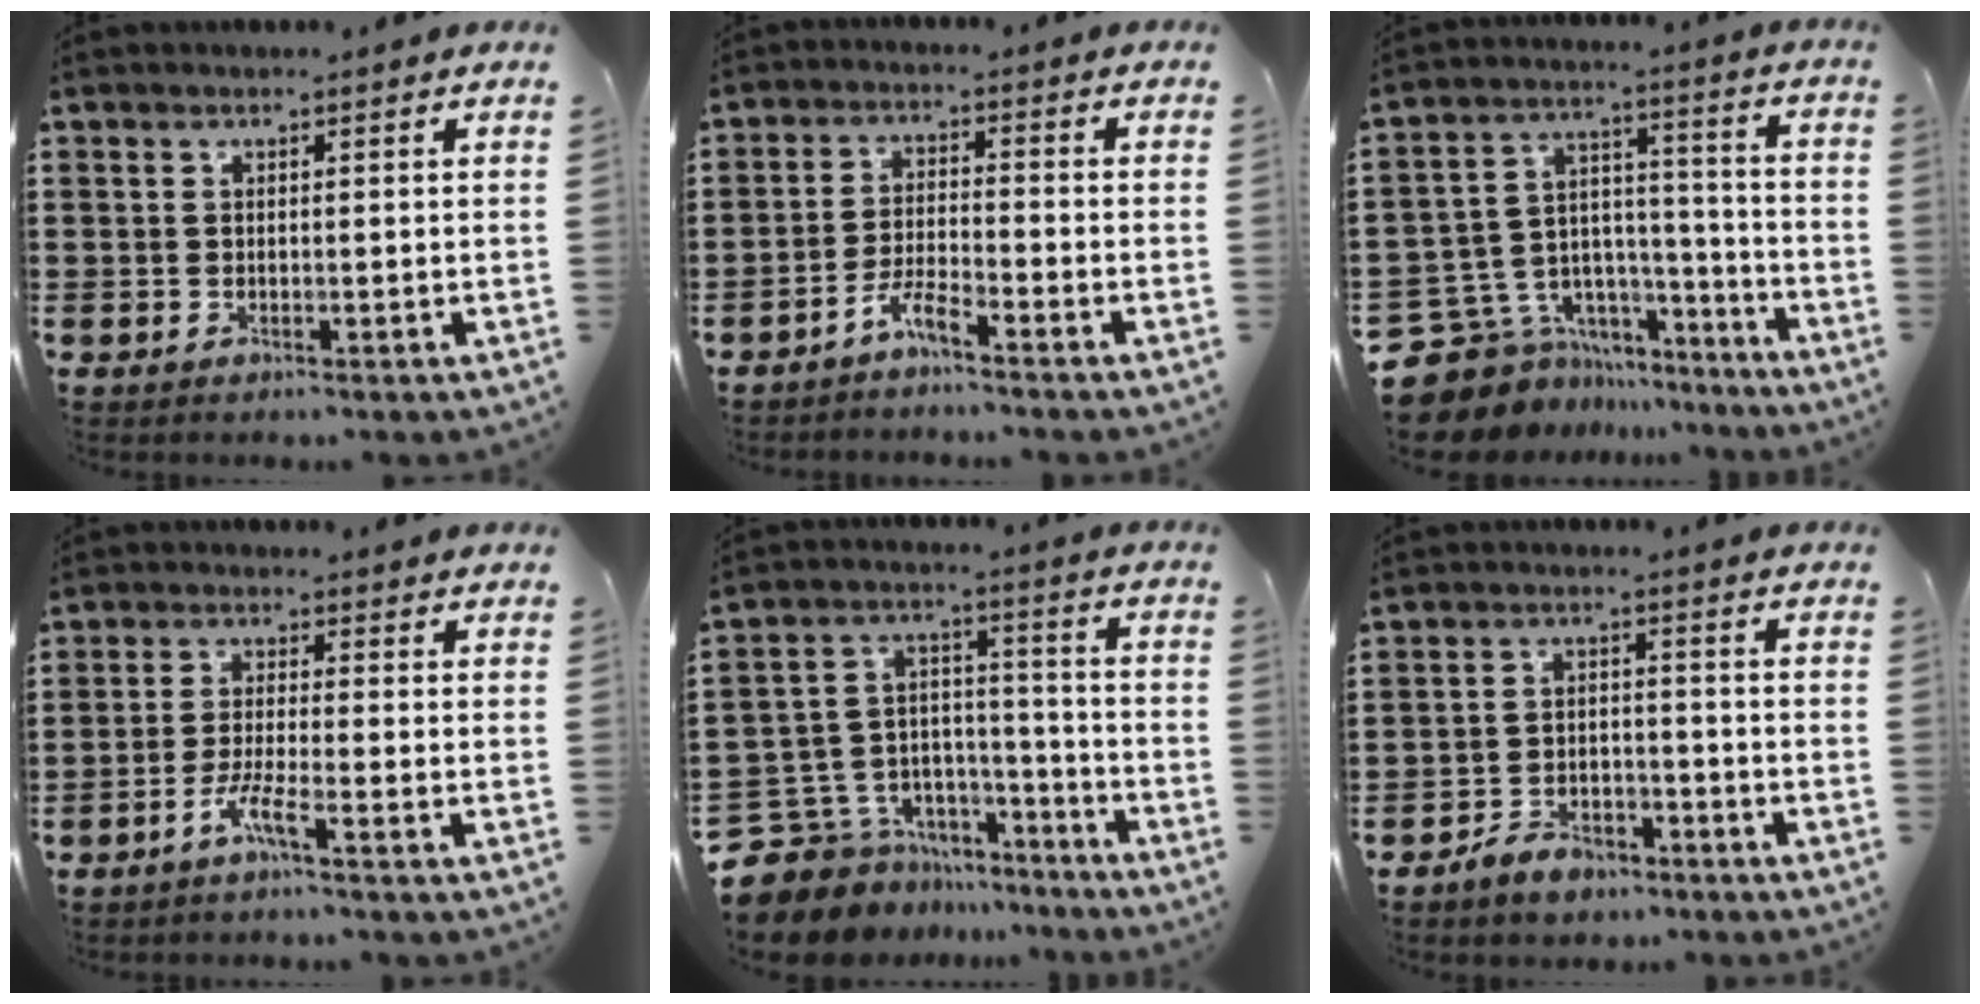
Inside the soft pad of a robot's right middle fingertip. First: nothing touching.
{"total": 3.9, "force": [-3.3, 0.3, 2.0], "torque": [-0.051, 0.003, -0.069]}
{"total": 8.9, "force": [-6.6, 5.8, 1.3], "torque": [-0.062, -0.001, -0.123]}
{"total": 4.2, "force": [-2.8, 0.1, 3.2], "torque": [-0.068, -0.003, -0.055]}
{"total": 7.9, "force": [-5.8, 5.2, 0.4], "torque": [-0.038, 0.001, -0.109]}
{"total": 3.9, "force": [-3.5, 1.5, 0.9], "torque": [-0.016, 0.013, -0.070]}